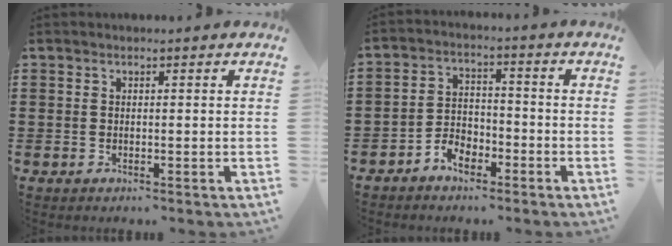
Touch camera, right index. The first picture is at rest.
{"total": 4.0, "force": [-3.1, 2.2, 1.2], "torque": [-0.033, 0.010, -0.064]}